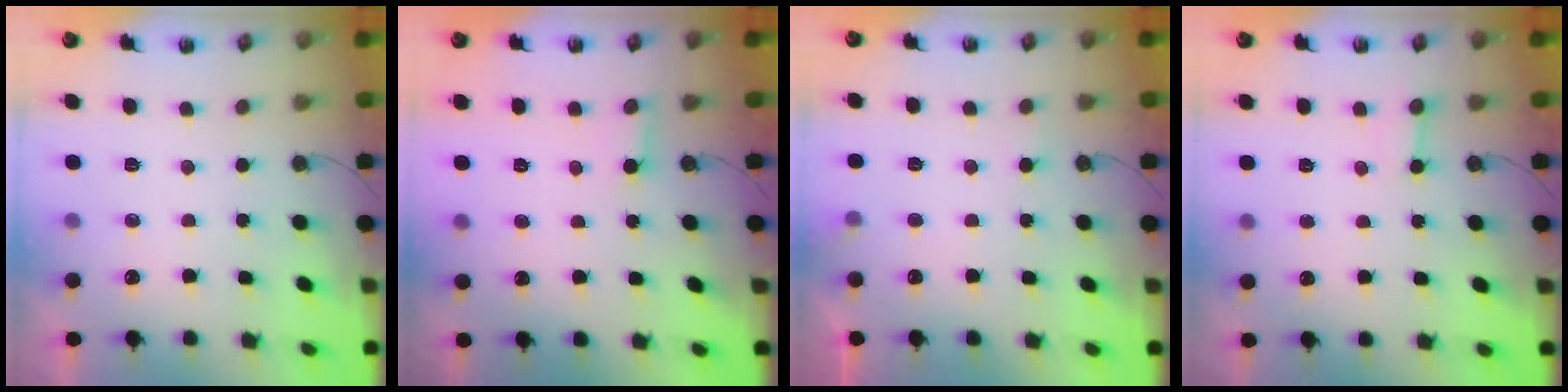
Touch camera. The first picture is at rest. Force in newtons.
{"total": 3.1, "press": 3.1, "slide": 0.3}
{"total": 5.7, "press": 5.7, "slide": 0.4}
{"total": 2.9, "press": 2.9, "slide": 0.3}